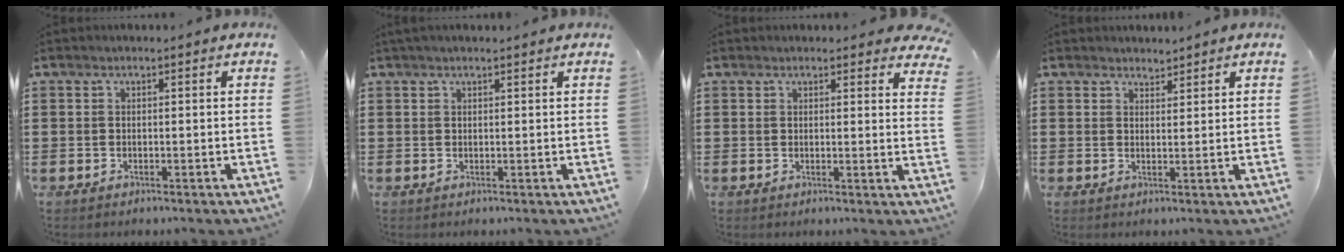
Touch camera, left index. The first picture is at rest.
{"total": 0.9, "force": [0.7, 0.1, 0.6], "torque": [-0.013, 0.002, 0.014]}
{"total": 2.1, "force": [2.0, 0.4, 0.4], "torque": [-0.007, -0.006, 0.037]}
{"total": 2.0, "force": [1.9, 0.6, -0.1], "torque": [-0.003, 0.002, 0.038]}